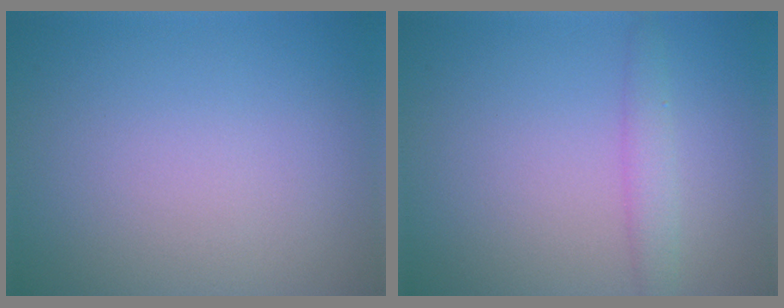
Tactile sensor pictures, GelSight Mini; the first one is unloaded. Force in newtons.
{"total": 1.9, "press": 1.9, "slide": 0.1}